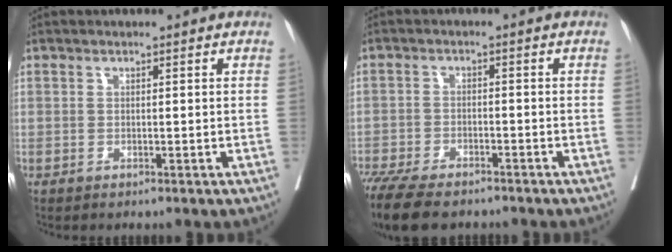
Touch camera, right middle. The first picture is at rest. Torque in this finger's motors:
{"motor_torque": [1.08, -1.06, 0.17, 0.11]}